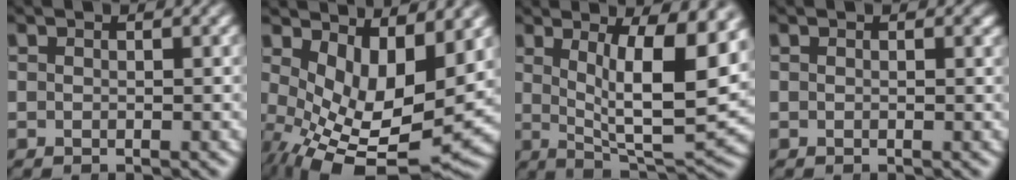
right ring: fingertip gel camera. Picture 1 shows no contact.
{"total": 10.9, "force": [-2.8, 6.0, 8.7], "torque": [-0.154, -0.059, -0.017]}
{"total": 10.0, "force": [2.2, 3.8, 9.0], "torque": [-0.127, -0.014, 0.045]}
{"total": 0.0}